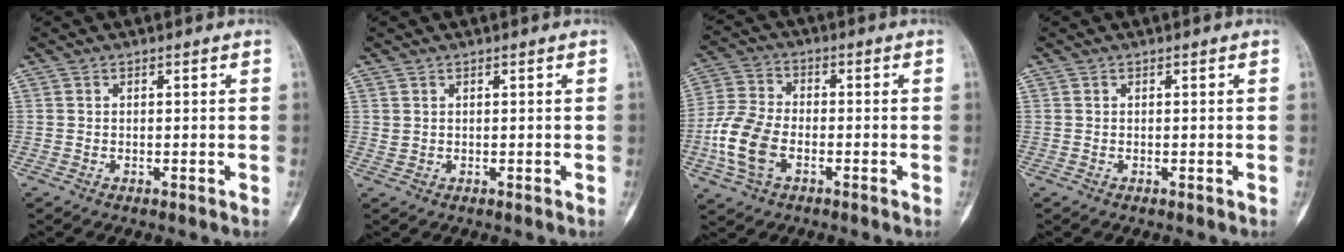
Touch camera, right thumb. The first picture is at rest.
{"total": 0.7, "force": [0.4, 0.5, 0.3], "torque": [-0.001, -0.001, 0.009]}
{"total": 10.7, "force": [-3.2, 6.5, 7.9], "torque": [-0.174, 0.016, -0.068]}
{"total": 0.0}